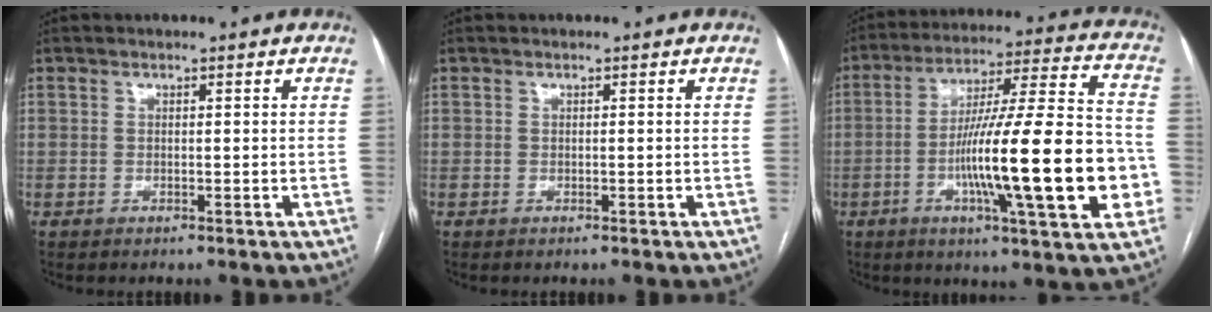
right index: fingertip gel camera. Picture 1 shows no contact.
{"total": 0.0}
{"total": 23.3, "force": [-5.4, 1.7, 22.6], "torque": [-0.329, 0.002, -0.084]}